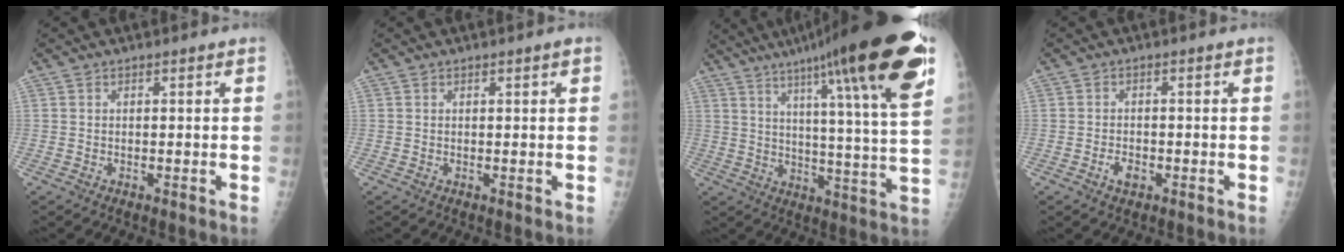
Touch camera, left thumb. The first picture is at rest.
{"total": 0.8, "force": [0.4, 0.2, 0.6], "torque": [-0.006, 0.000, 0.007]}
{"total": 27.1, "force": [16.0, 2.7, 21.6], "torque": [-0.303, -0.044, 0.227]}
{"total": 2.4, "force": [-1.2, 1.5, 1.5], "torque": [-0.021, 0.003, -0.018]}